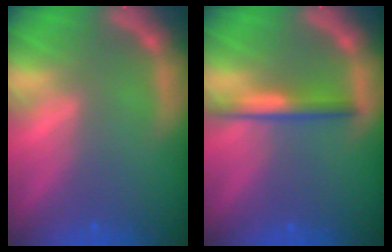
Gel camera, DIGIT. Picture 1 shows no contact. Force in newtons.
{"total": 3.0}